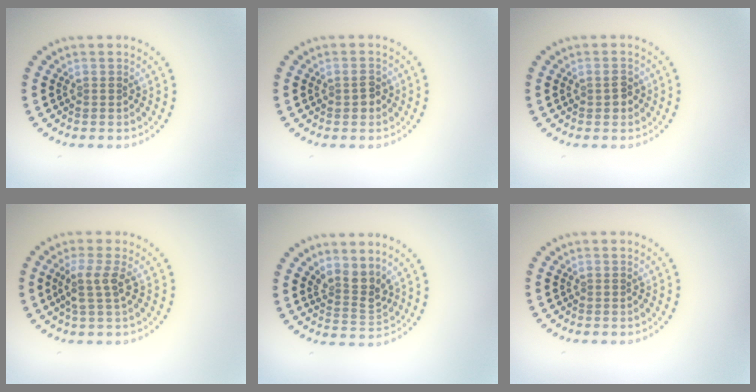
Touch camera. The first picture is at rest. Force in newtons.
{"total": 1.3, "press": 1.3, "slide": 0.1}
{"total": 1.5, "press": 1.5, "slide": 0.1}
{"total": 2.6, "press": 2.0, "slide": 1.6}
{"total": 2.6, "press": 2.0, "slide": 1.8}
{"total": 0.0}